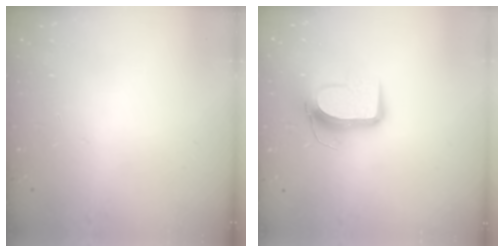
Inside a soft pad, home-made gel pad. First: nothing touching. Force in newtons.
{"total": 11.1, "press": 11.0, "slide": 1.0}